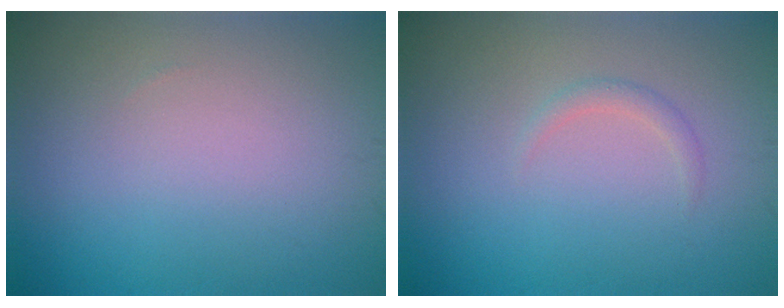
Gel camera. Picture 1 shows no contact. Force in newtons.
{"total": 1.0, "press": 1.0, "slide": 0.0}